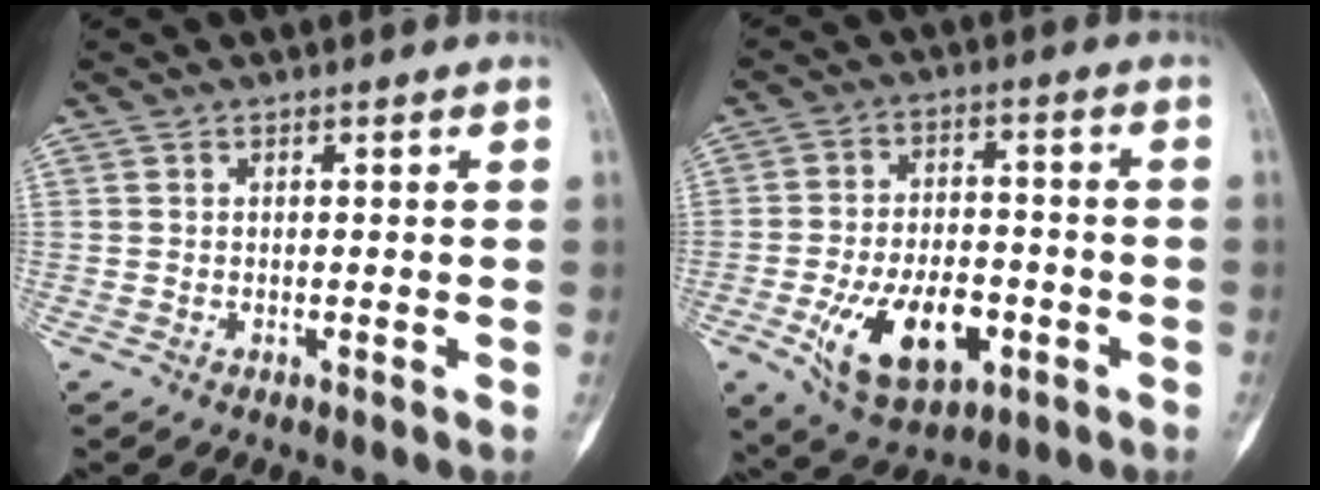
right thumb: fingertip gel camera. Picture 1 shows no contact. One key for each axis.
{"total": 15.0, "fx": -5.3, "fy": 8.5, "fz": 11.2, "tx": -0.170, "ty": 0.019, "tz": -0.078}